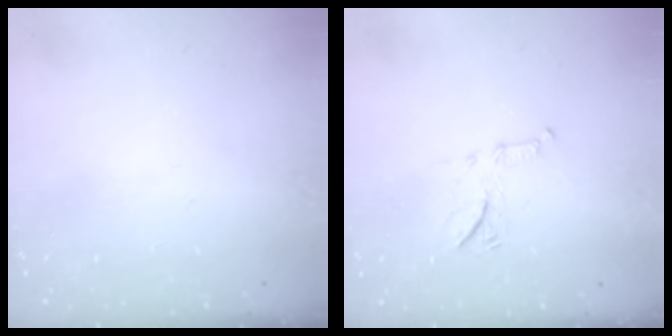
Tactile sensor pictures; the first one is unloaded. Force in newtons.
{"total": 8.6, "press": 8.5, "slide": 1.1}